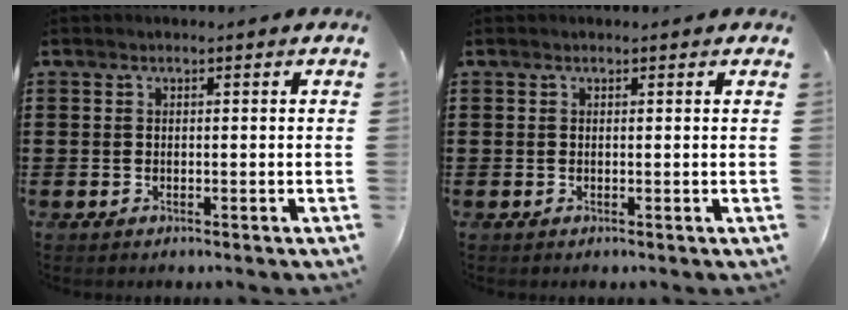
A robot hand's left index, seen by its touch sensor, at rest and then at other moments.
{"total": 0.0}